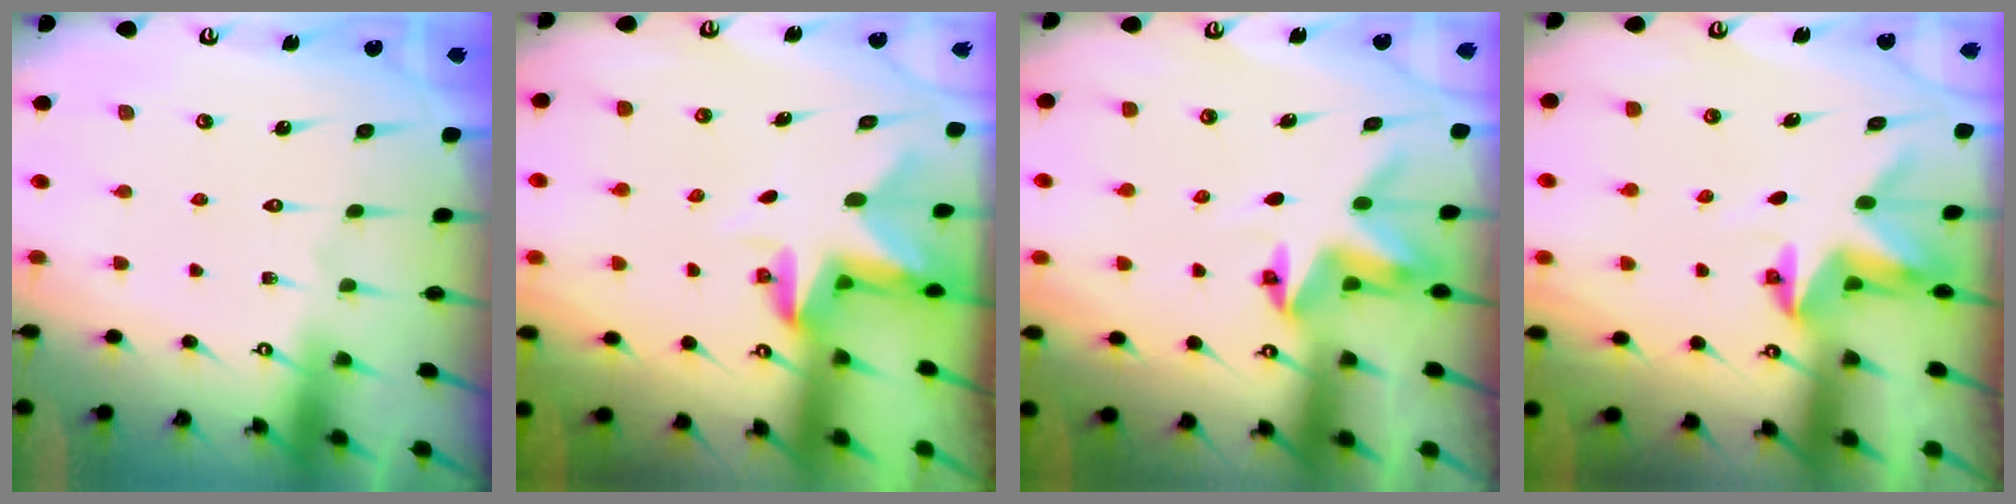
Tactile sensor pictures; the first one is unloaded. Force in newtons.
{"total": 3.0, "press": 3.0, "slide": 0.4}
{"total": 3.9, "press": 3.8, "slide": 0.4}
{"total": 3.0, "press": 3.0, "slide": 0.0}